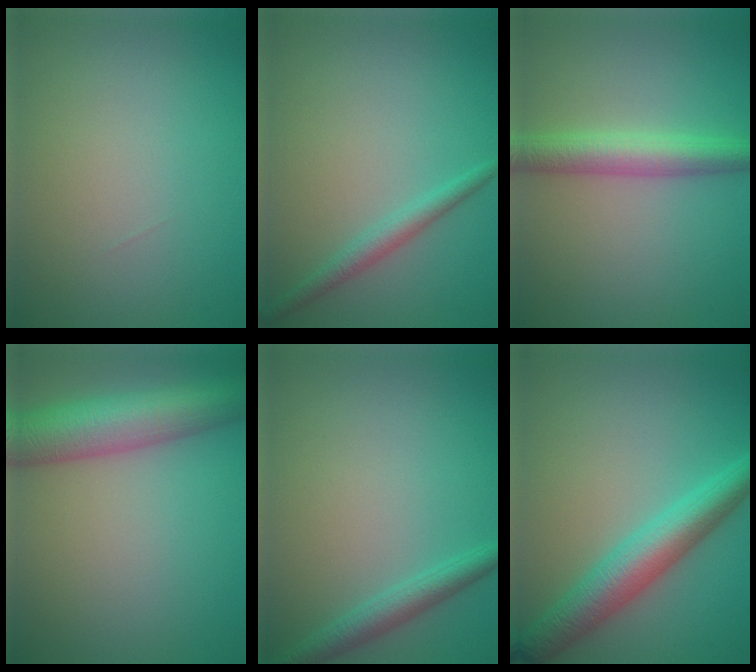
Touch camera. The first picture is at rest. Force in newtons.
{"total": 2.0, "press": 2.0, "slide": 0.1}
{"total": 4.2, "press": 4.2, "slide": 0.0}
{"total": 8.2, "press": 8.2, "slide": 0.4}
{"total": 2.5, "press": 2.5, "slide": 0.1}
{"total": 5.8, "press": 5.8, "slide": 0.1}